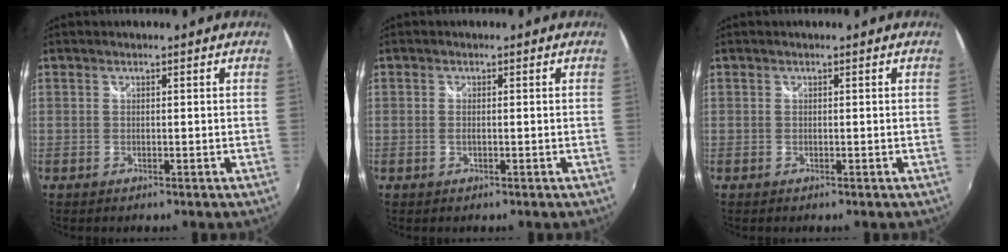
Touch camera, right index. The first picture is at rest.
{"total": 1.1, "force": [-0.2, 0.4, 1.0], "torque": [-0.023, -0.002, -0.005]}
{"total": 0.0}